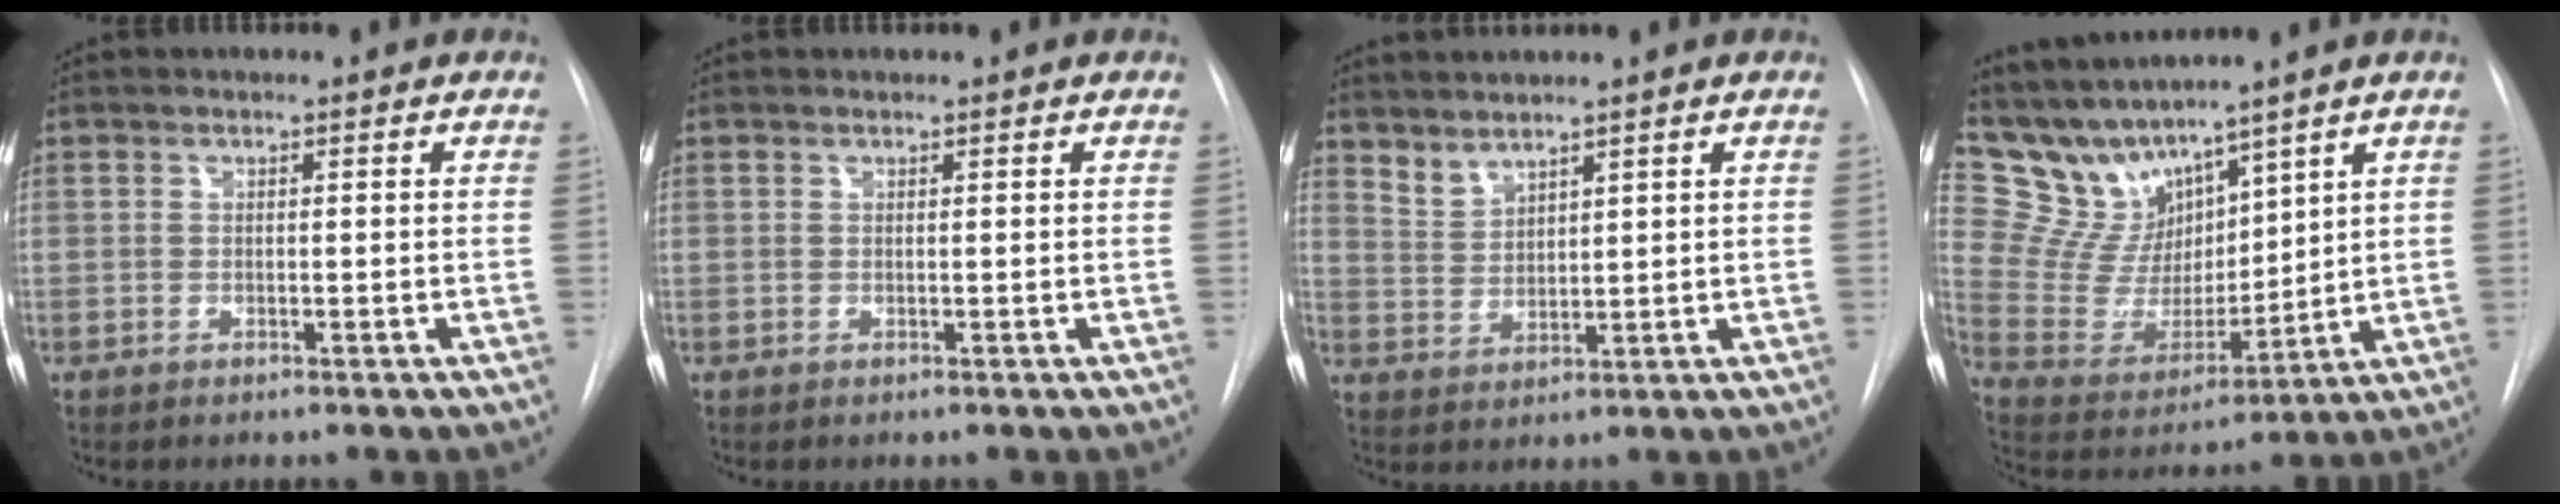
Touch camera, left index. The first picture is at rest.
{"total": 0.5, "force": [0.5, 0.0, -0.1], "torque": [0.005, 0.003, 0.011]}
{"total": 3.5, "force": [3.4, 0.5, 0.7], "torque": [-0.017, 0.005, 0.075]}
{"total": 11.0, "force": [10.0, 3.9, 2.4], "torque": [-0.070, 0.019, 0.214]}